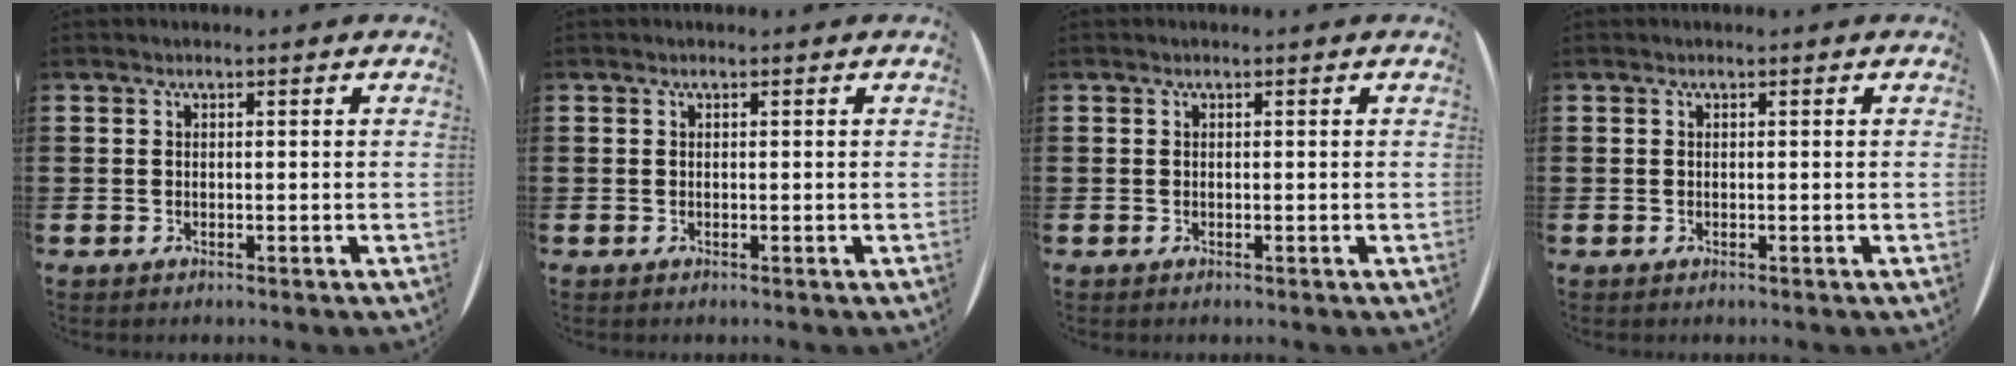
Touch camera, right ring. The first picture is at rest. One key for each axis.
{"total": 0.0}
{"total": 0.0}
{"total": 0.0}